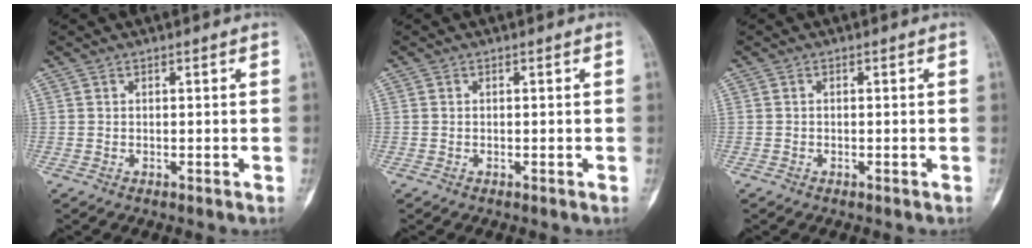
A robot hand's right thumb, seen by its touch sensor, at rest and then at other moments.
{"total": 0.0}
{"total": 0.0}